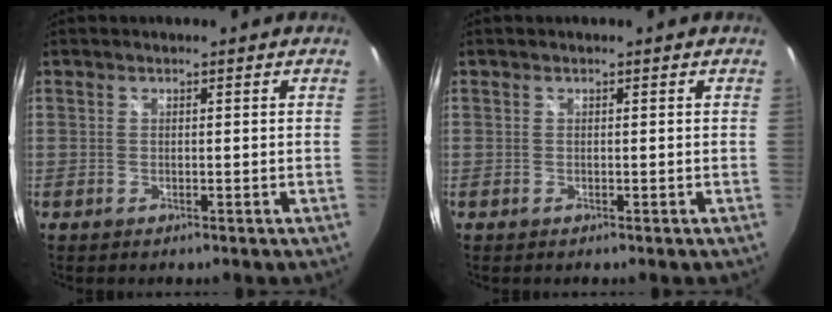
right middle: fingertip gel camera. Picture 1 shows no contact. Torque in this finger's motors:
{"motor_torque": [0.07, 0.00, -0.01, 0.01]}